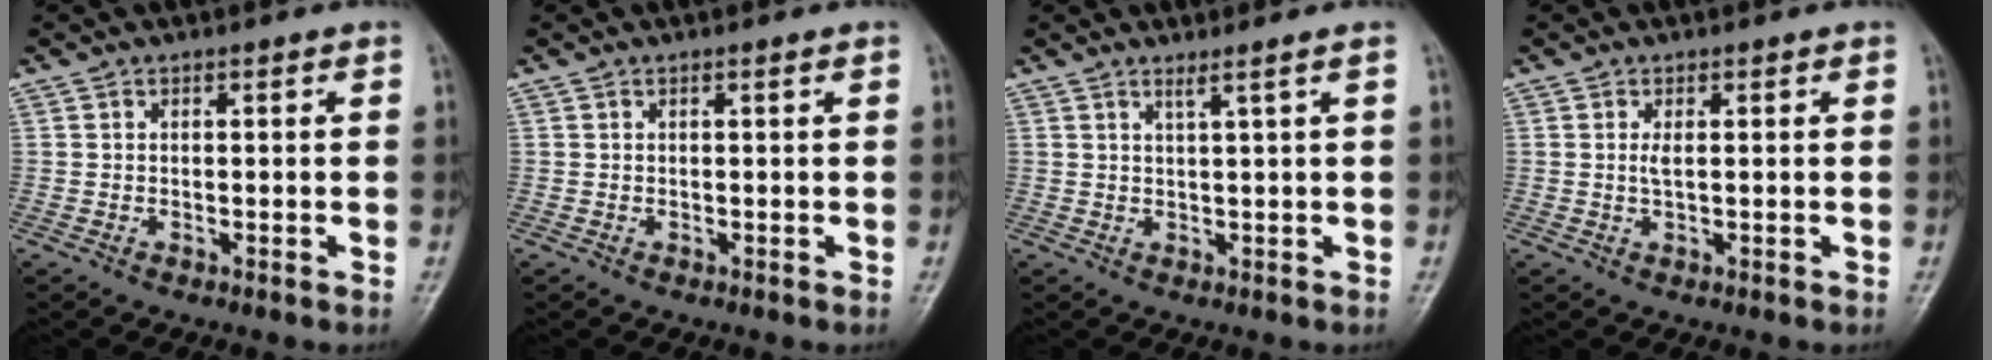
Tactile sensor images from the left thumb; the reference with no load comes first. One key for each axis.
{"total": 0.0}
{"total": 1.8, "fx": 1.1, "fy": -0.7, "fz": 1.2, "tx": -0.035, "ty": -0.015, "tz": 0.026}
{"total": 1.5, "fx": 0.3, "fy": 0.6, "fz": 1.3, "tx": -0.029, "ty": -0.002, "tz": 0.007}